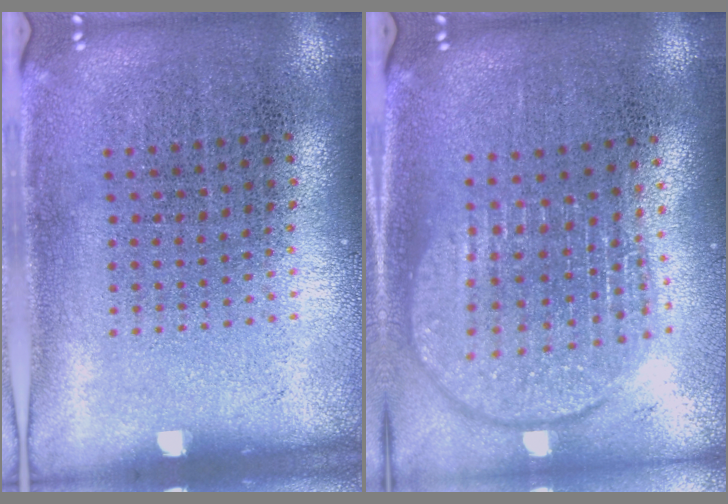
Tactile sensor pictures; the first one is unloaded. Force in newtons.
{"total": 1.8, "press": 1.5, "slide": 1.0}